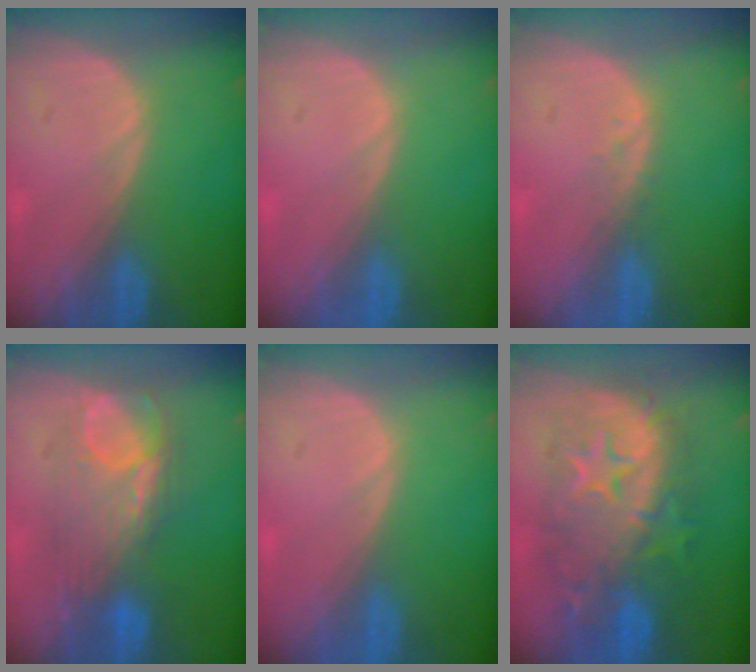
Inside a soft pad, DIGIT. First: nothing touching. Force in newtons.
{"total": 0.0}
{"total": 1.3, "press": 1.3, "slide": 0.2}
{"total": 8.1, "press": 8.0, "slide": 0.7}
{"total": 0.0}
{"total": 12.3, "press": 12.2, "slide": 1.1}